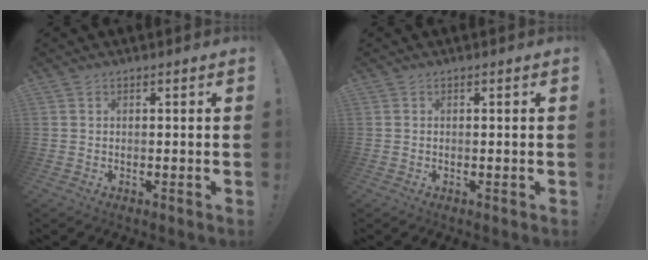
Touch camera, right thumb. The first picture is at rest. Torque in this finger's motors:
{"motor_torque": [0.14, -0.05, 0.14, -0.01, -0.01]}